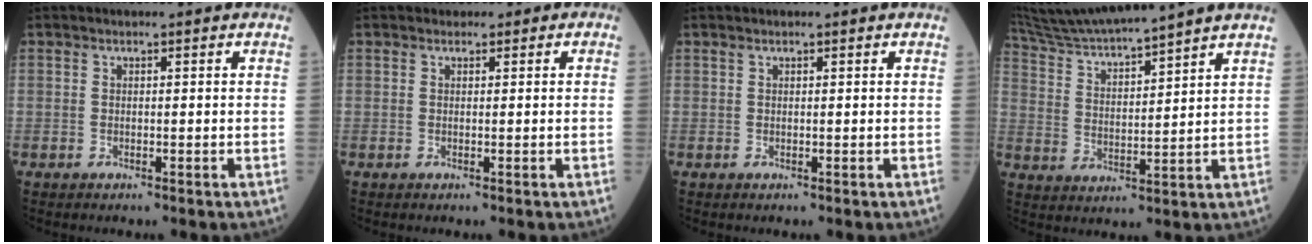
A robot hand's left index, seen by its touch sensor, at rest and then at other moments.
{"total": 0.9, "force": [0.4, 0.8, 0.1], "torque": [0.002, 0.002, 0.000]}
{"total": 0.0}
{"total": 14.3, "force": [13.1, -1.5, 5.6], "torque": [-0.112, 0.008, 0.224]}